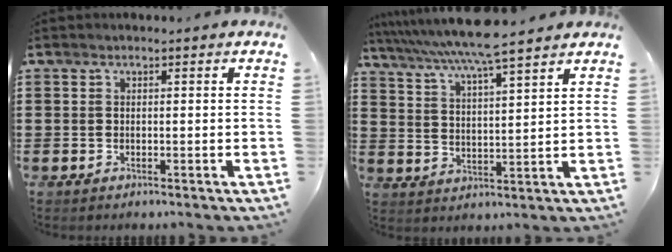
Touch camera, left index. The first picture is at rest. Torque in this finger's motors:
{"motor_torque": [0.63, -0.48, 0.84, 0.21]}